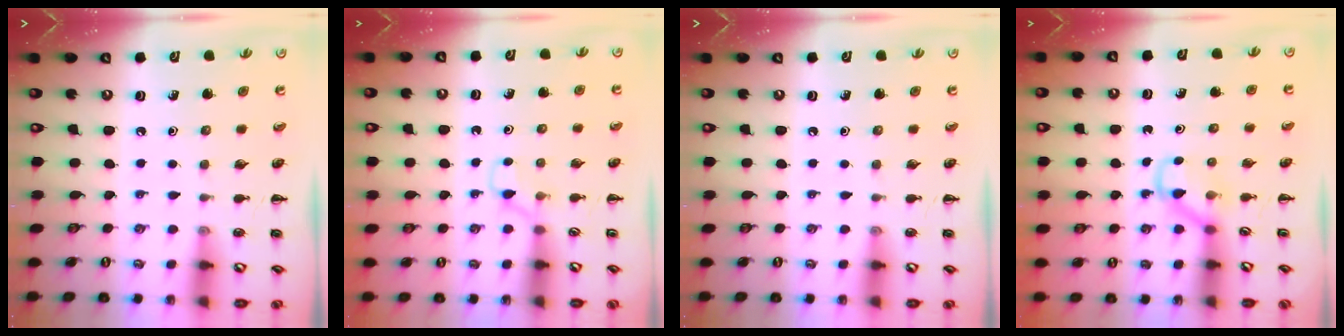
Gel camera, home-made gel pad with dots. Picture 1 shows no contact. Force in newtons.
{"total": 2.8, "press": 2.5, "slide": 1.1}
{"total": 0.0}
{"total": 3.4, "press": 3.2, "slide": 1.2}